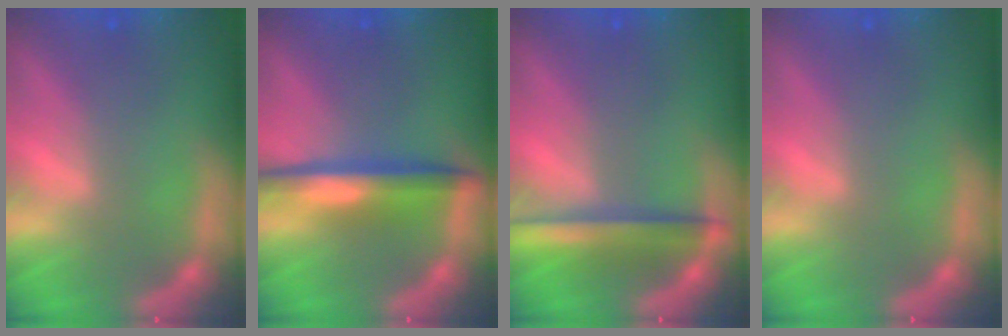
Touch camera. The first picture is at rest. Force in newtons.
{"total": 5.0}
{"total": 4.4}
{"total": 0.0}